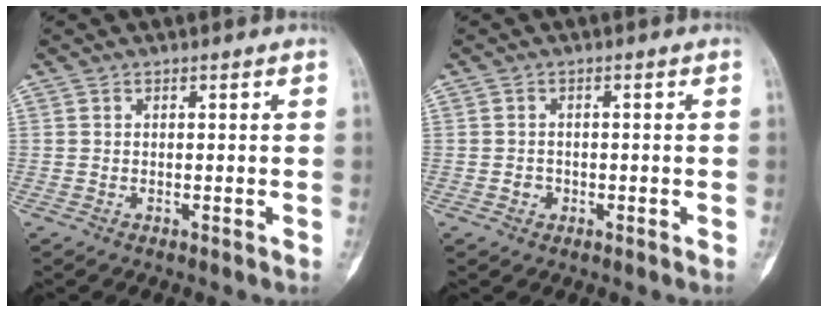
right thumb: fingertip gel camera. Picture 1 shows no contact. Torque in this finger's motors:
{"motor_torque": [0.23, -0.05, 0.08, -0.02, 0.02]}